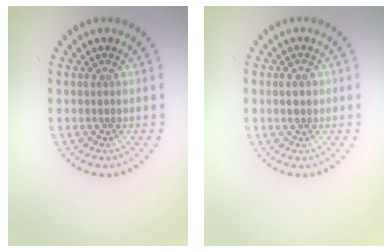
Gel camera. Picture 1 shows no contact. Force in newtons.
{"total": 1.2, "press": 1.2, "slide": 0.1}